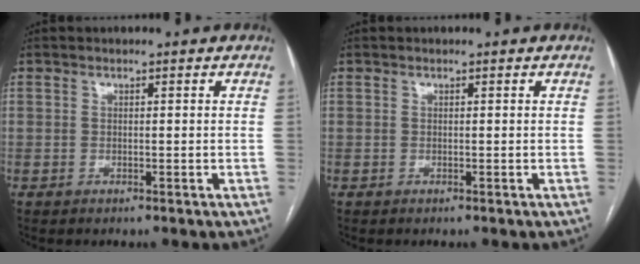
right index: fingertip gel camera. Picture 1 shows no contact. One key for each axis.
{"total": 0.0}